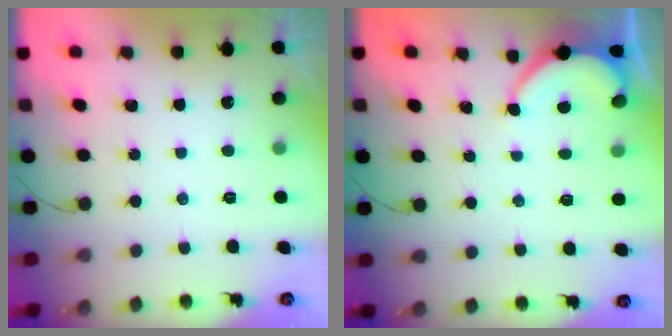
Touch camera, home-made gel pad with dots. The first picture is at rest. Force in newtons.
{"total": 4.3, "press": 4.2, "slide": 0.4}